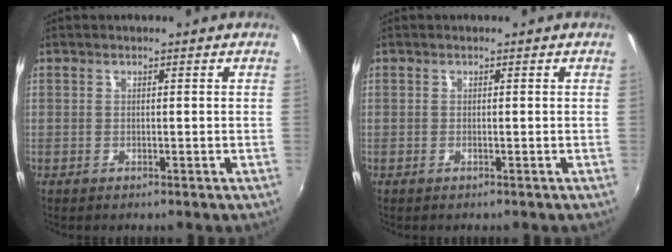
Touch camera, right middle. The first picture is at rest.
{"total": 0.5, "force": [-0.3, 0.0, 0.4], "torque": [-0.005, -0.001, -0.008]}